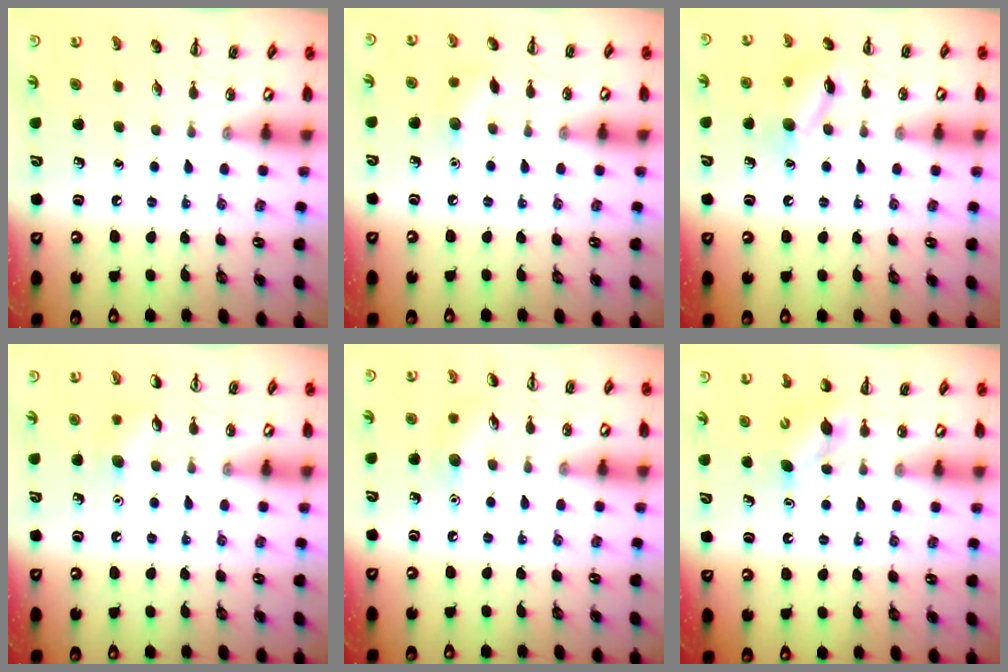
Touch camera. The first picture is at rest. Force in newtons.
{"total": 6.2, "press": 6.1, "slide": 1.3}
{"total": 10.9, "press": 10.9, "slide": 0.5}
{"total": 6.1, "press": 5.9, "slide": 1.7}
{"total": 6.6, "press": 6.4, "slide": 1.5}
{"total": 4.2, "press": 4.0, "slide": 1.1}